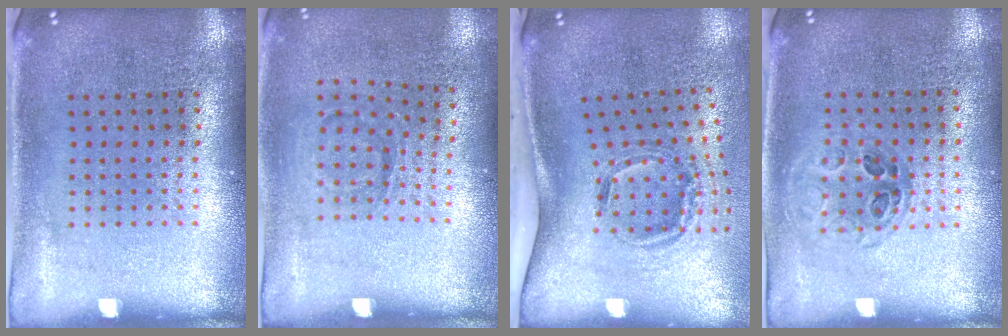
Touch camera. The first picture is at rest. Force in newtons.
{"total": 1.0, "press": 0.7, "slide": 0.7}
{"total": 2.0, "press": 1.2, "slide": 1.6}
{"total": 1.0, "press": 0.9, "slide": 0.4}